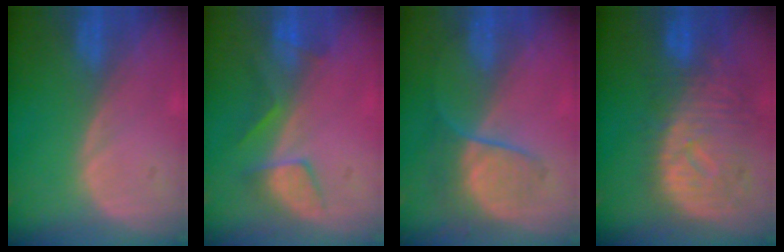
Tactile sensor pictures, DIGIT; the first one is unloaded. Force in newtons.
{"total": 4.7, "press": 4.6, "slide": 1.2}
{"total": 6.3, "press": 5.8, "slide": 2.3}
{"total": 10.8, "press": 9.7, "slide": 4.8}